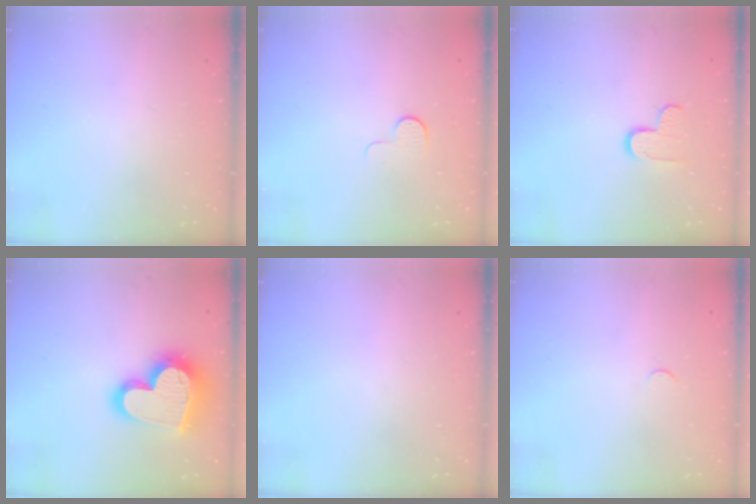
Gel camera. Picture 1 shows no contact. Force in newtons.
{"total": 5.4, "press": 5.4, "slide": 0.5}
{"total": 6.5, "press": 6.5, "slide": 0.5}
{"total": 22.4, "press": 22.3, "slide": 1.9}
{"total": 0.0}
{"total": 2.4, "press": 2.4, "slide": 0.3}